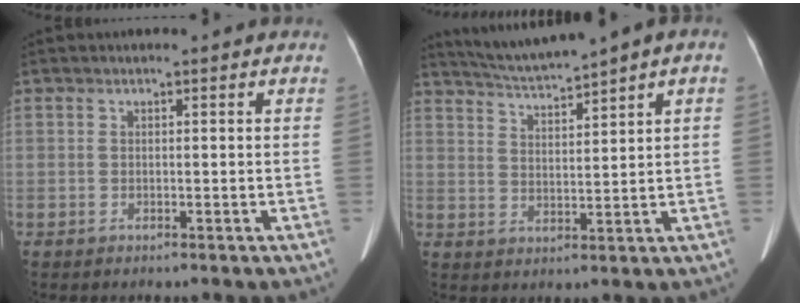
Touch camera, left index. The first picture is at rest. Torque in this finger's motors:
{"motor_torque": [-1.21, -0.93, -0.82, 0.02]}